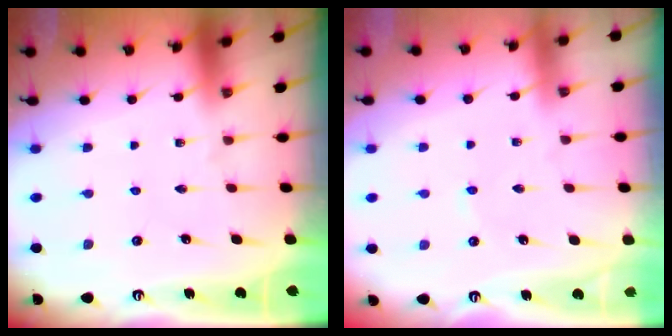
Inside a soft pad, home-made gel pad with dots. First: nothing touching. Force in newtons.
{"total": 1.3, "press": 1.3, "slide": 0.2}